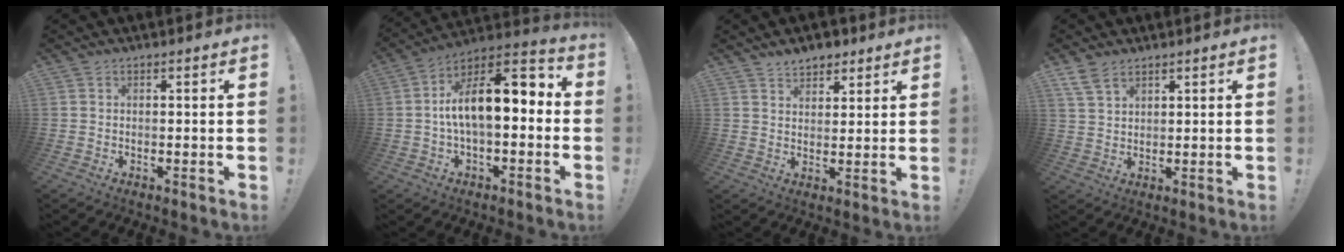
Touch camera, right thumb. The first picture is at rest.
{"total": 15.1, "force": [1.2, 6.7, 13.4], "torque": [-0.226, 0.001, 0.021]}
{"total": 5.5, "force": [4.5, 3.0, 1.3], "torque": [-0.009, -0.025, 0.081]}
{"total": 5.7, "force": [4.0, 3.1, 2.6], "torque": [-0.047, -0.017, 0.079]}